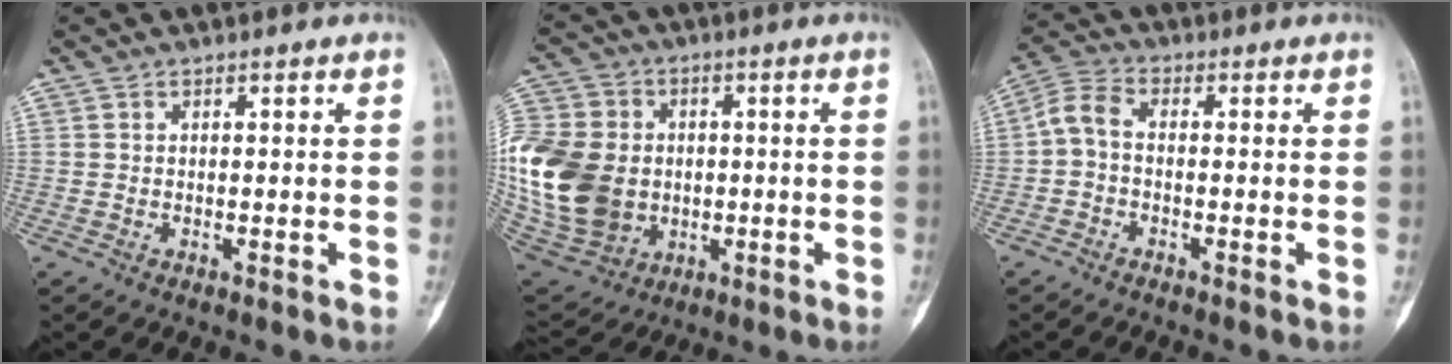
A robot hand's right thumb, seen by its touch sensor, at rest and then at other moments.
{"total": 26.3, "force": [-1.7, 20.7, 16.1], "torque": [-0.374, 0.013, -0.010]}
{"total": 4.7, "force": [-0.8, 2.7, 3.8], "torque": [-0.080, 0.018, -0.030]}